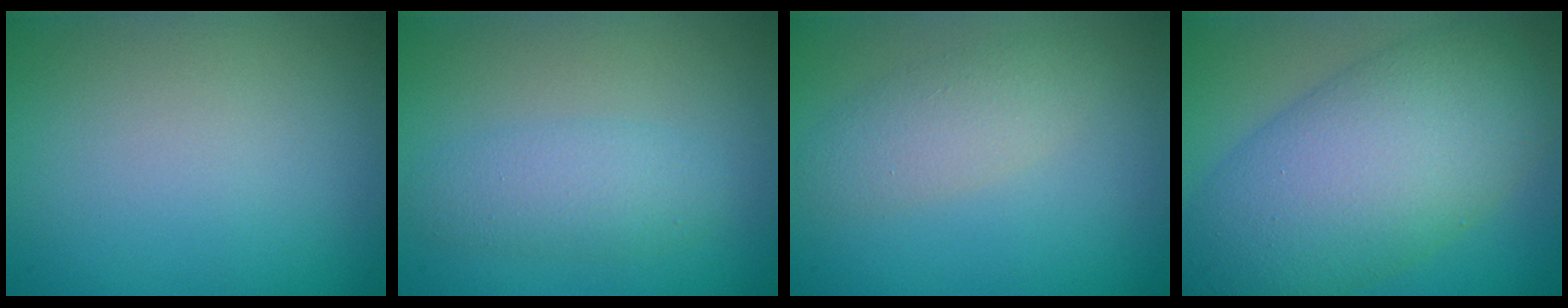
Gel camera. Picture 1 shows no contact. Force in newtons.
{"total": 2.9, "press": 2.9, "slide": 0.1}
{"total": 2.6, "press": 2.6, "slide": 0.1}
{"total": 11.4, "press": 11.4, "slide": 0.1}